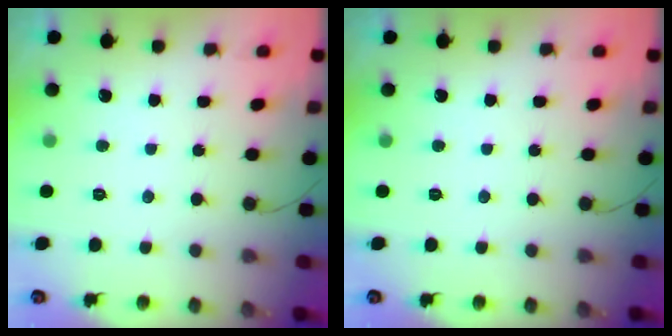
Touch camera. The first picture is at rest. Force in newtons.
{"total": 0.0}